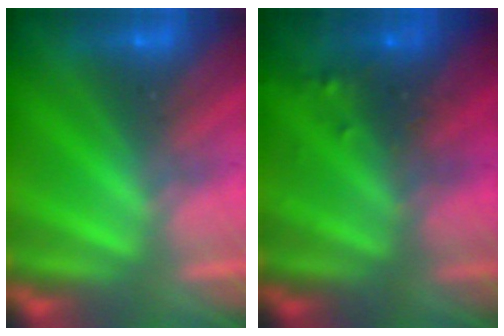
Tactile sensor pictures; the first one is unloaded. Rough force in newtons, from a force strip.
{"total": 7.6}